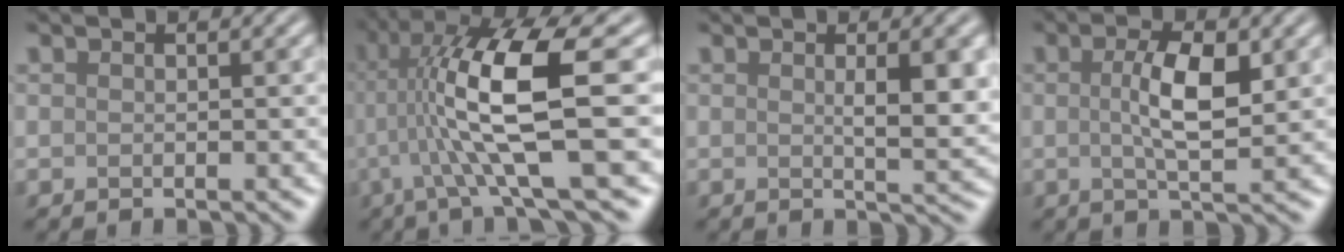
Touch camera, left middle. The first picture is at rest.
{"total": 10.4, "force": [-0.1, 1.9, 10.3], "torque": [-0.184, 0.014, 0.000]}
{"total": 4.5, "force": [0.7, 1.1, 4.3], "torque": [-0.058, -0.001, 0.013]}
{"total": 4.6, "force": [0.6, 1.3, 4.3], "torque": [-0.086, 0.001, 0.010]}